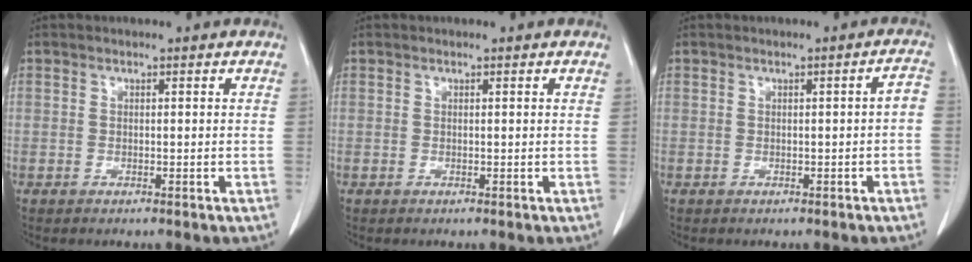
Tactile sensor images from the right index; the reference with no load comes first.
{"total": 0.0}
{"total": 1.9, "force": [-0.6, 0.2, 1.8], "torque": [-0.017, 0.005, -0.008]}